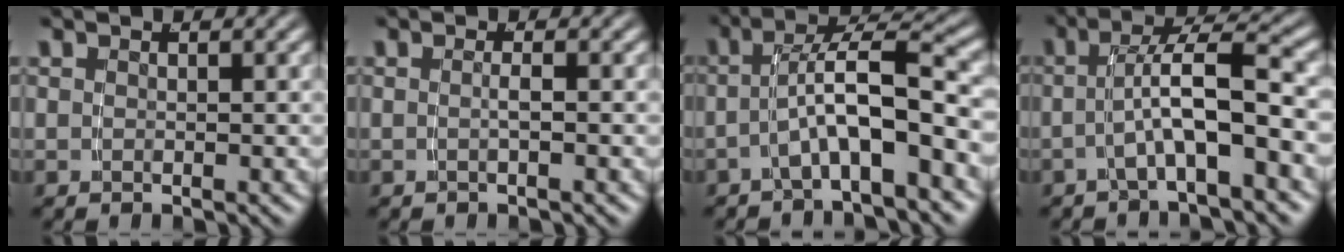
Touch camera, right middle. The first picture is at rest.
{"total": 1.0, "force": [-0.5, -0.4, 0.7], "torque": [-0.015, -0.002, -0.007]}
{"total": 4.9, "force": [-2.4, 1.0, 4.1], "torque": [-0.077, -0.001, -0.032]}
{"total": 4.7, "force": [-1.5, 0.9, 4.4], "torque": [-0.071, 0.008, -0.025]}